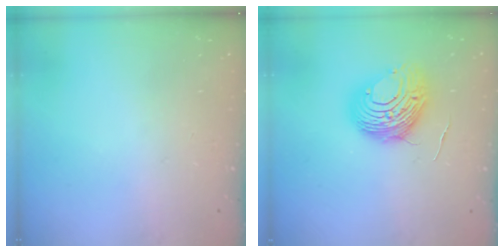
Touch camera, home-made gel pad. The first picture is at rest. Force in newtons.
{"total": 11.2, "press": 11.2, "slide": 1.2}